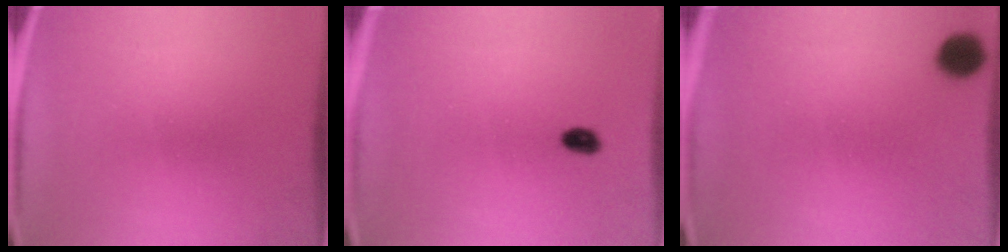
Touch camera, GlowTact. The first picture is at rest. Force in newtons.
{"total": 1.9}
{"total": 4.8}